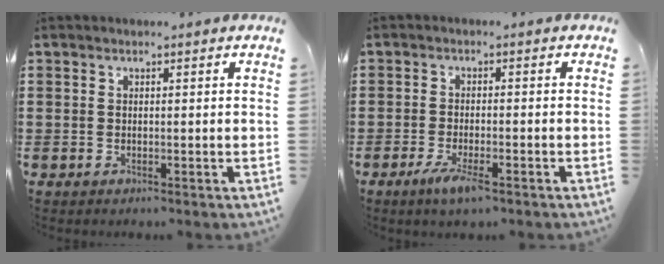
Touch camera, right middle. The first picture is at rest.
{"total": 3.9, "force": [-2.2, 0.7, 3.2], "torque": [-0.071, -0.010, -0.042]}